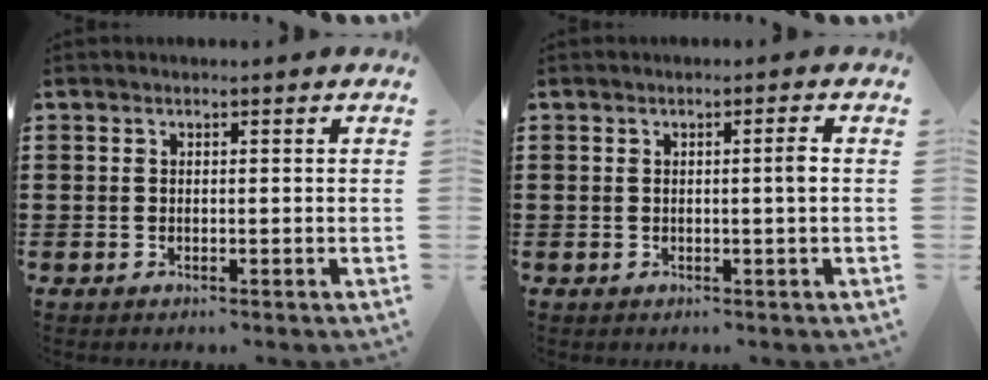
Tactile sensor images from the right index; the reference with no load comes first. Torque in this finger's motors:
{"motor_torque": [-0.10, 0.12, 0.01, 0.00]}